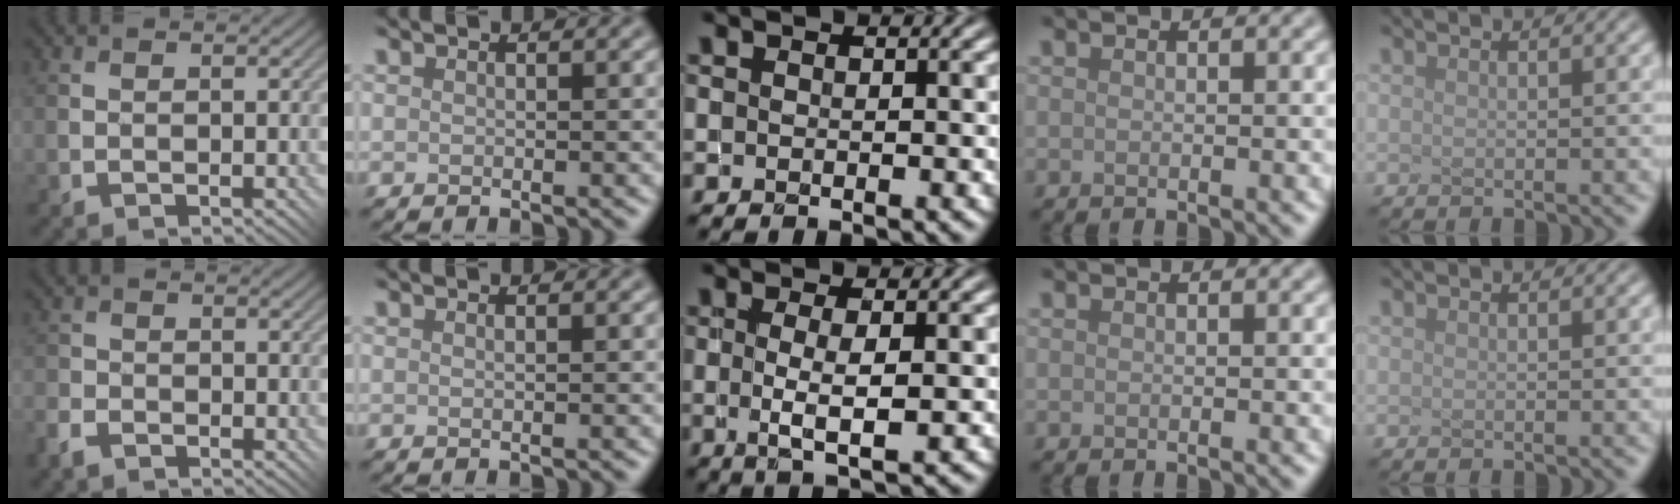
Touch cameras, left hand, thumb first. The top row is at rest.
{"thumb": {"total": 3.1, "force": [-2.2, 1.9, 1.0], "torque": [-0.031, -0.002, -0.051]}, "index": {"total": 0.7, "force": [0.2, 0.3, 0.6], "torque": [-0.005, 0.001, -0.002]}, "middle": {"total": 3.0, "force": [-0.1, 0.6, 3.0], "torque": [-0.059, -0.006, 0.000]}}